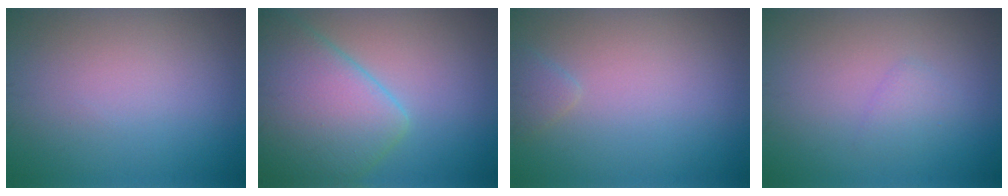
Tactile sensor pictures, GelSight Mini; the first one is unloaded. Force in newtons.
{"total": 9.5, "press": 9.4, "slide": 0.4}
{"total": 1.0, "press": 1.0, "slide": 0.1}
{"total": 1.2, "press": 1.1, "slide": 0.1}